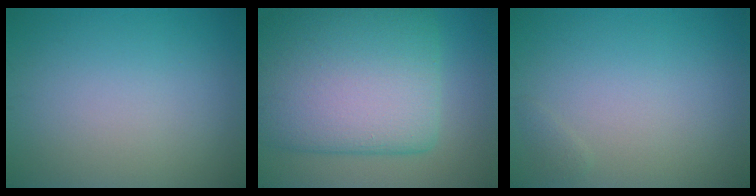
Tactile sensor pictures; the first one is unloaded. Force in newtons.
{"total": 13.8, "press": 13.8, "slide": 0.9}
{"total": 0.6, "press": 0.5, "slide": 0.1}